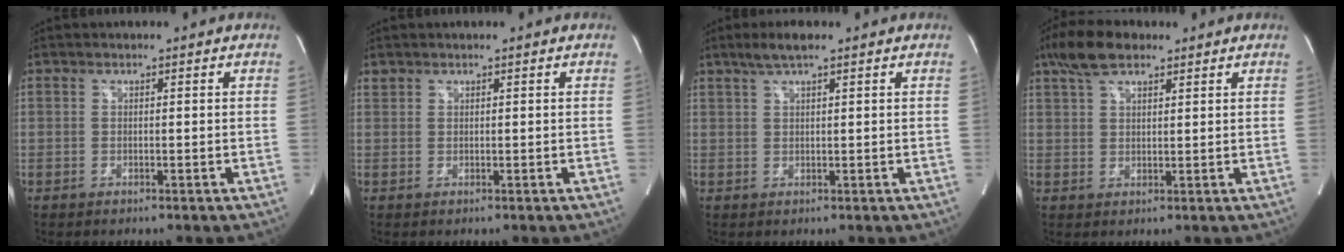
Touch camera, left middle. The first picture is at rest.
{"total": 0.7, "force": [0.6, 0.3, -0.1], "torque": [-0.002, 0.007, 0.013]}
{"total": 3.5, "force": [2.4, 0.4, 2.5], "torque": [-0.057, 0.008, 0.047]}
{"total": 6.6, "force": [4.6, 2.6, 4.0], "torque": [-0.085, 0.019, 0.086]}